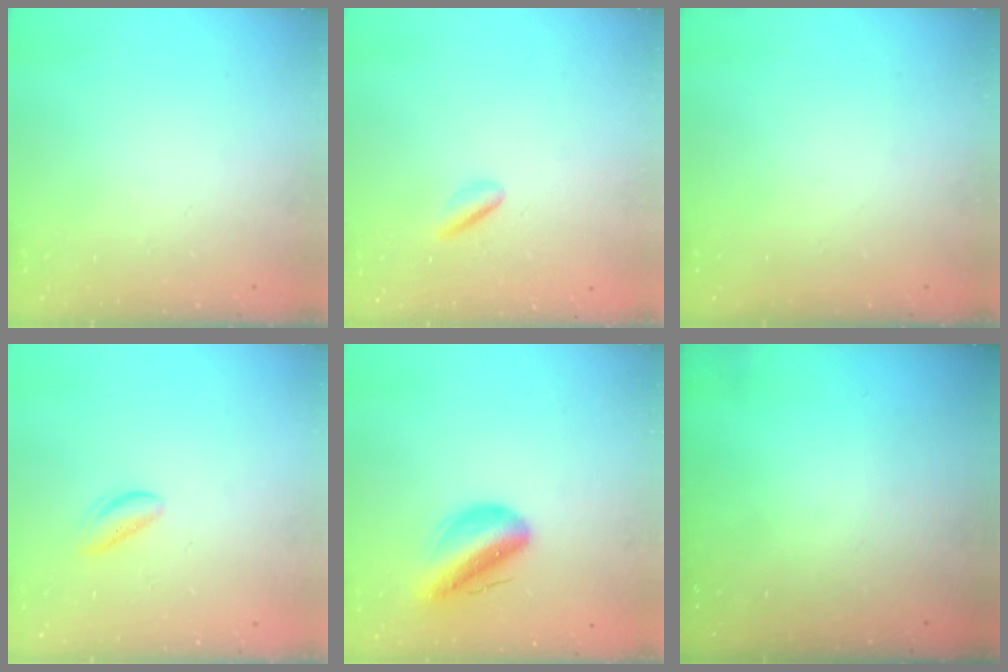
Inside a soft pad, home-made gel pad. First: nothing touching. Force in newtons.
{"total": 2.6, "press": 2.5, "slide": 0.9}
{"total": 0.0}
{"total": 3.3, "press": 3.3, "slide": 0.3}
{"total": 12.3, "press": 11.8, "slide": 3.5}
{"total": 0.0}